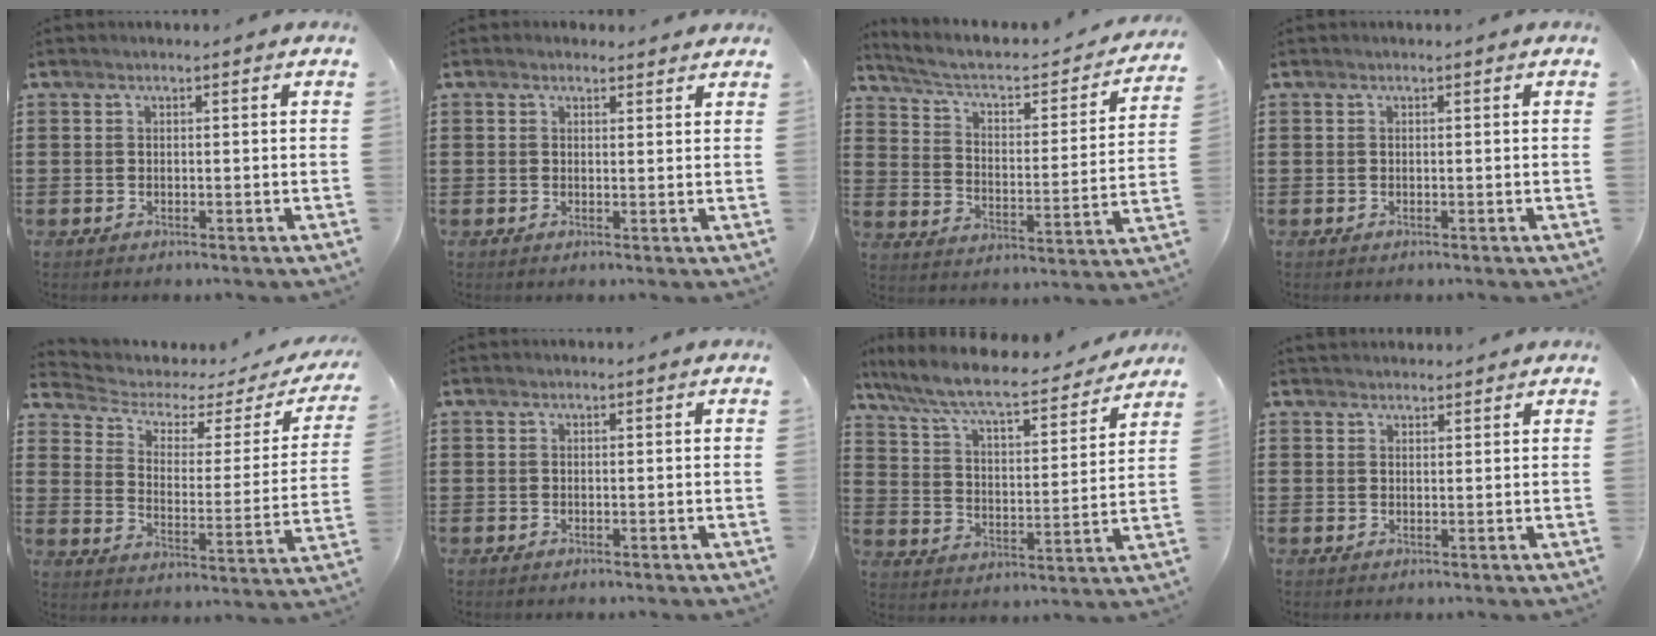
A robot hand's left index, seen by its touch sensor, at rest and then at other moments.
{"total": 1.3, "force": [1.2, 0.6, 0.1], "torque": [-0.007, 0.003, 0.023]}
{"total": 4.5, "force": [3.5, 1.4, 2.5], "torque": [-0.068, -0.029, 0.049]}
{"total": 0.0}
{"total": 3.3, "force": [2.1, 1.5, 1.9], "torque": [-0.056, -0.017, 0.027]}
{"total": 0.0}
{"total": 8.7, "force": [7.5, 1.0, 4.2], "torque": [-0.111, -0.045, 0.125]}
{"total": 1.7, "force": [1.5, 0.8, -0.3], "torque": [0.002, 0.004, 0.030]}